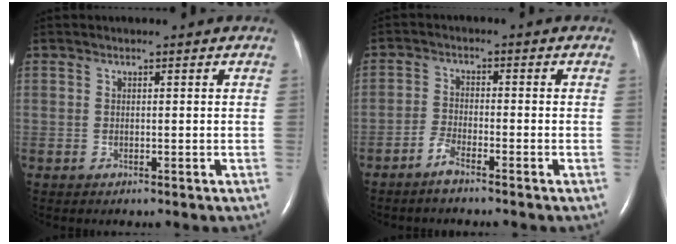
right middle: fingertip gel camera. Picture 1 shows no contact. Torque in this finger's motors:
{"motor_torque": [0.47, -0.50, 0.07, 0.02]}